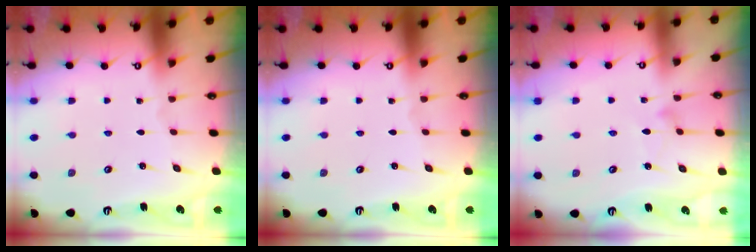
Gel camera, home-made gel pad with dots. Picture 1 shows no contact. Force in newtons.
{"total": 0.0}
{"total": 8.7, "press": 8.6, "slide": 0.5}